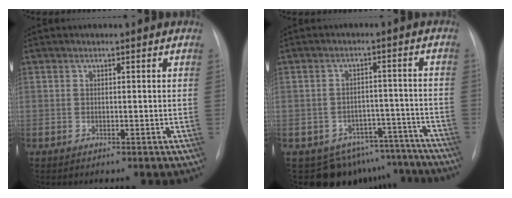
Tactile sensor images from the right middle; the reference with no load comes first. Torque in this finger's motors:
{"motor_torque": [0.12, -0.28, -0.01, -0.01]}